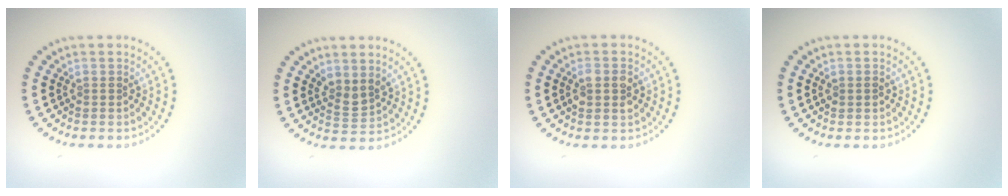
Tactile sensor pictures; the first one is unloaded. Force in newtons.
{"total": 1.8, "press": 1.4, "slide": 1.2}
{"total": 2.0, "press": 2.0, "slide": 0.3}
{"total": 0.8, "press": 0.7, "slide": 0.1}